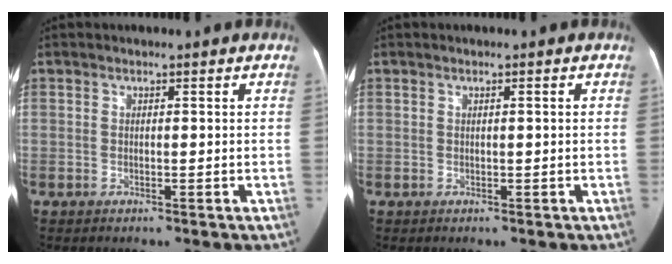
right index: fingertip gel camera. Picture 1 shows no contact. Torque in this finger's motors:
{"motor_torque": [0.02, 0.15, 0.06, 0.01]}